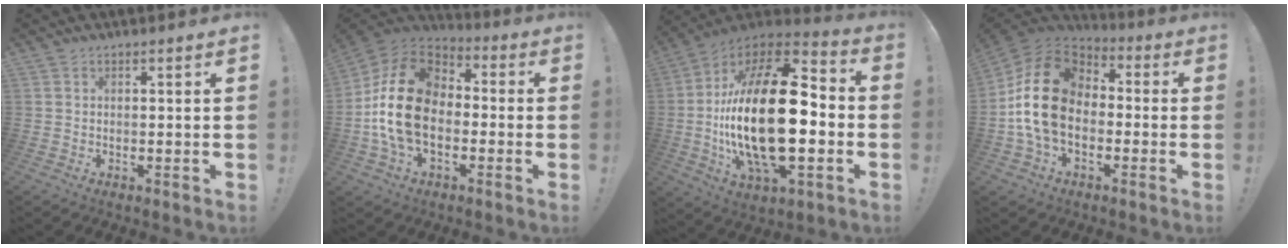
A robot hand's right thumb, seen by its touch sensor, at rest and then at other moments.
{"total": 20.2, "force": [-1.5, 13.7, 14.9], "torque": [-0.278, 0.030, -0.016]}
{"total": 30.7, "force": [-3.0, 13.7, 27.3], "torque": [-0.529, 0.010, -0.051]}
{"total": 20.0, "force": [0.0, 14.0, 14.2], "torque": [-0.260, 0.024, 0.008]}